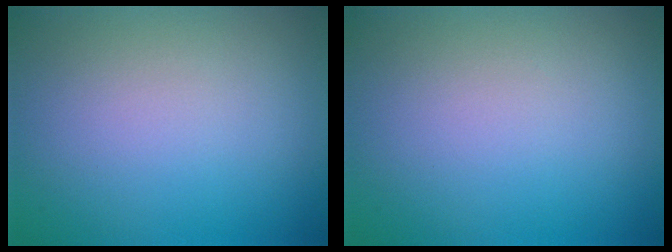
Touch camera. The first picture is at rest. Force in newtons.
{"total": 0.0}